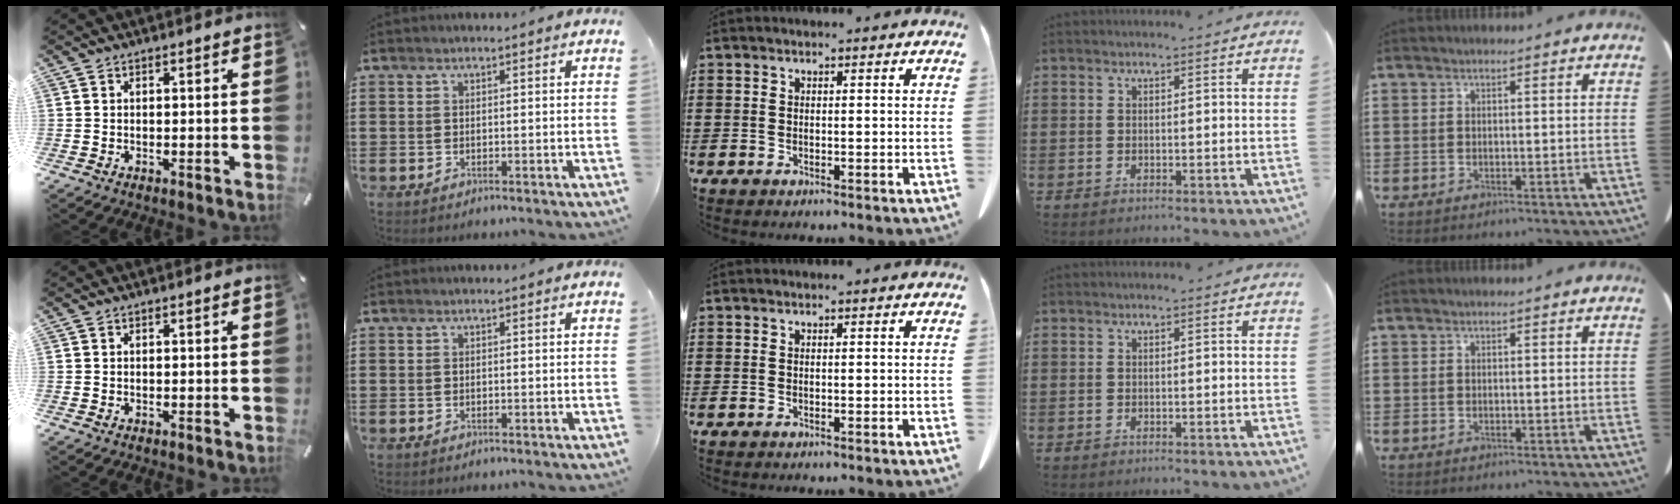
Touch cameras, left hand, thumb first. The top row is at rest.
{}